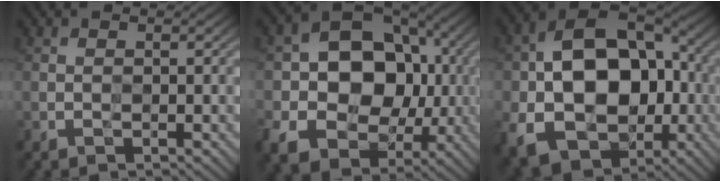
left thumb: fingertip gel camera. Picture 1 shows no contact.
{"total": 14.8, "force": [-1.1, 11.6, 9.1], "torque": [-0.158, -0.017, -0.026]}
{"total": 18.1, "force": [-3.1, 13.0, 12.1], "torque": [-0.224, -0.021, -0.041]}